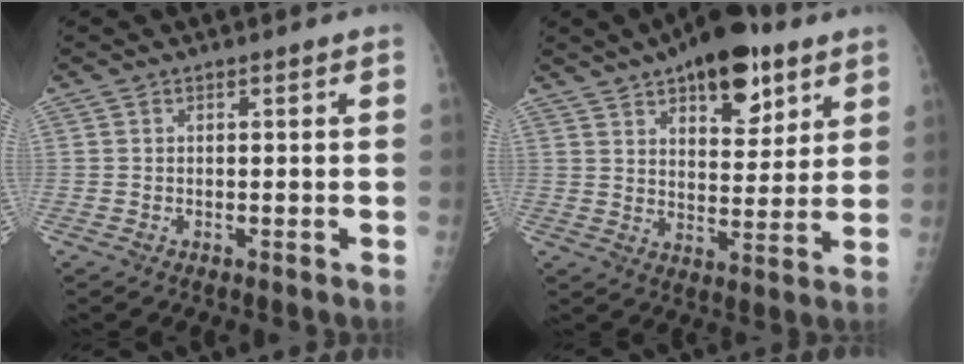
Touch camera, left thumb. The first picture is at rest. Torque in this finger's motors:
{"motor_torque": [0.26, 0.37, 0.08, -0.20, 0.11]}